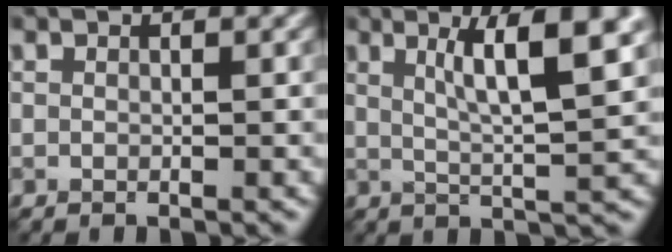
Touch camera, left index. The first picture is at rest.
{"total": 6.8, "force": [2.6, 1.1, 6.2], "torque": [-0.089, 0.002, 0.042]}